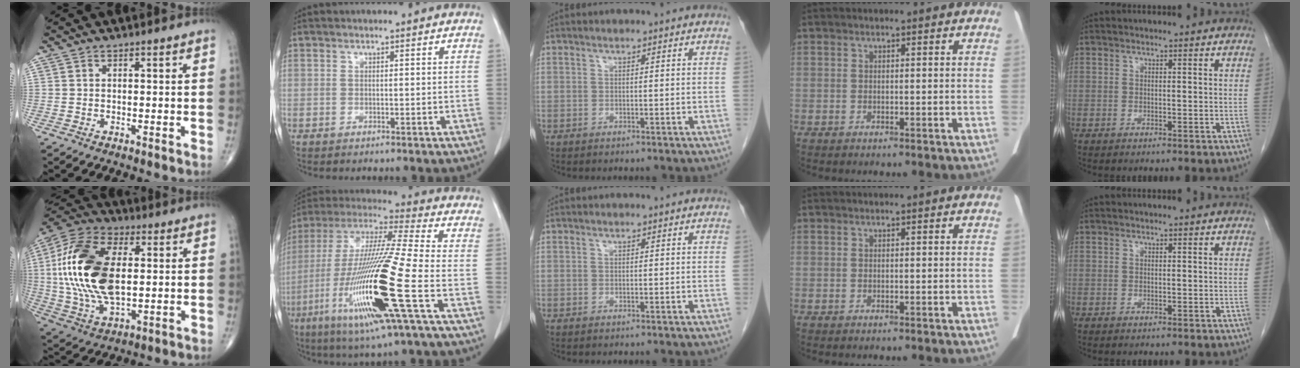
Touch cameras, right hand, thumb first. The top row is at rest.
{"thumb": {"total": 22.2, "force": [2.3, 11.9, 18.6], "torque": [-0.384, -0.001, 0.039]}, "index": {"total": 22.4, "force": [-7.0, 0.2, 21.2], "torque": [-0.442, -0.036, -0.140]}}